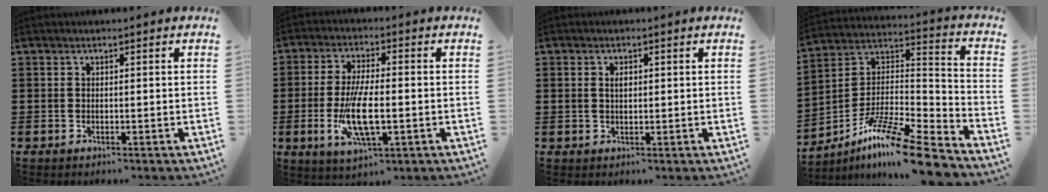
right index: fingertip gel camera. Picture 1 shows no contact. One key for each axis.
{"total": 9.5, "fx": -1.9, "fy": 3.3, "fz": 8.8, "tx": -0.185, "ty": -0.016, "tz": -0.036}
{"total": 1.5, "fx": 0.4, "fy": 0.9, "fz": 1.1, "tx": -0.023, "ty": 0.008, "tz": 0.006}
{"total": 12.5, "fx": -10.1, "fy": 0.8, "fz": 7.4, "tx": -0.127, "ty": 0.018, "tz": -0.195}